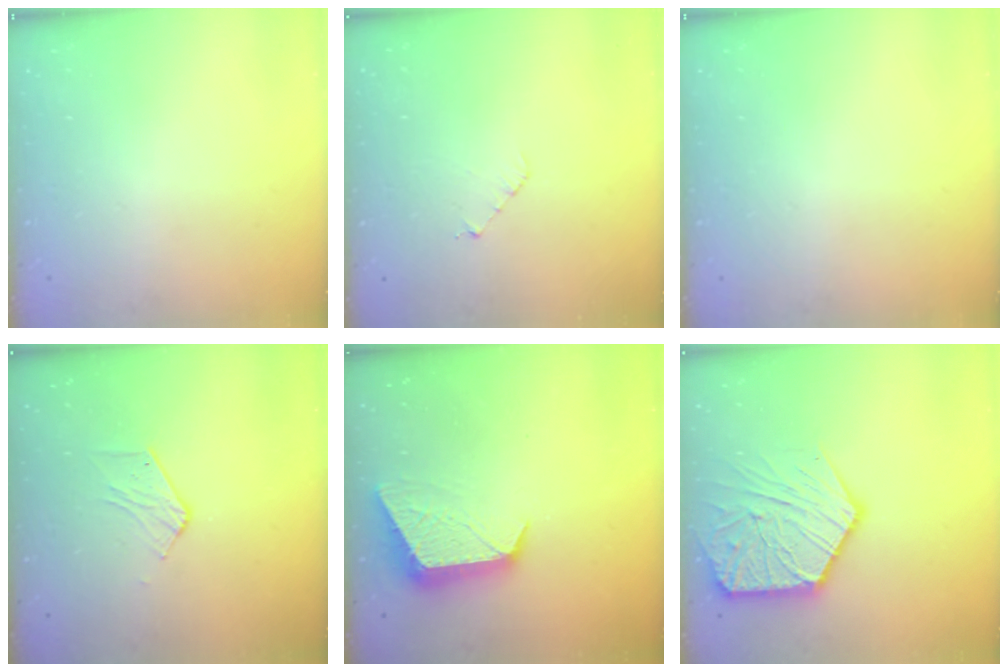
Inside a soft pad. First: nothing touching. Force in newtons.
{"total": 3.4, "press": 3.4, "slide": 0.3}
{"total": 0.0}
{"total": 4.0, "press": 4.0, "slide": 0.3}
{"total": 10.6, "press": 10.6, "slide": 0.6}
{"total": 17.4, "press": 17.4, "slide": 1.4}